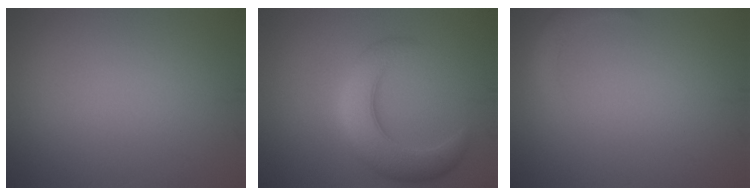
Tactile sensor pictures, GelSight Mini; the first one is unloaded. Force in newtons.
{"total": 6.1, "press": 6.1, "slide": 0.2}
{"total": 1.6, "press": 1.6, "slide": 0.3}